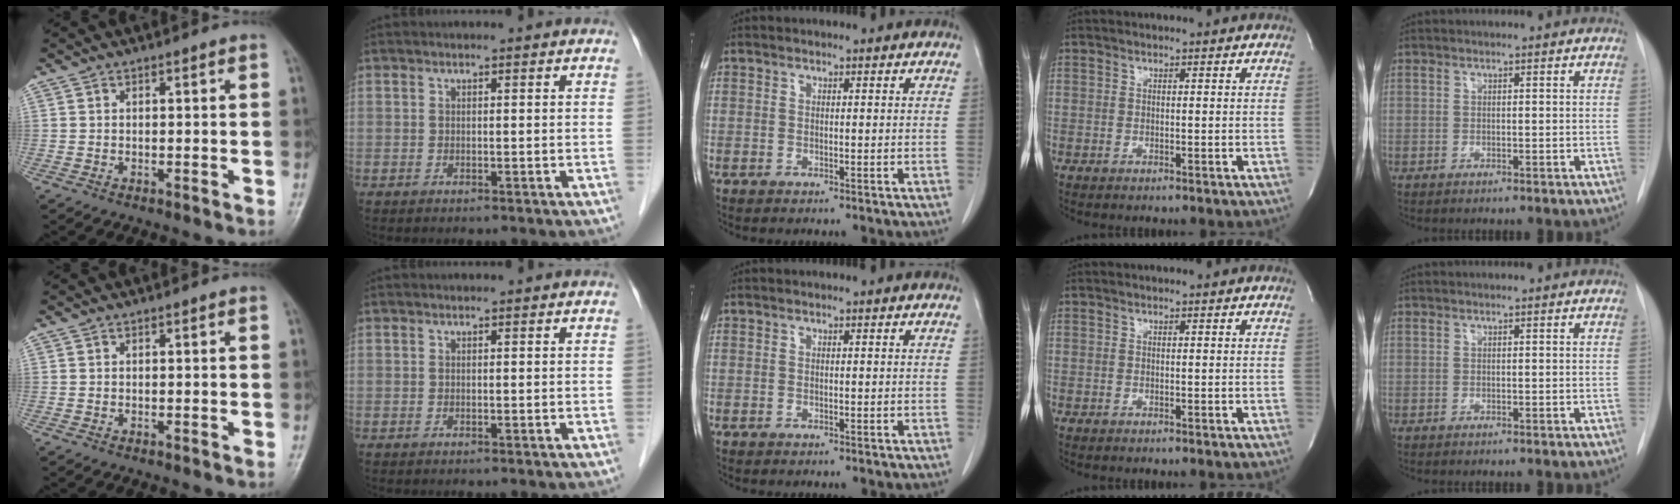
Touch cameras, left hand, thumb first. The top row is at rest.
{}